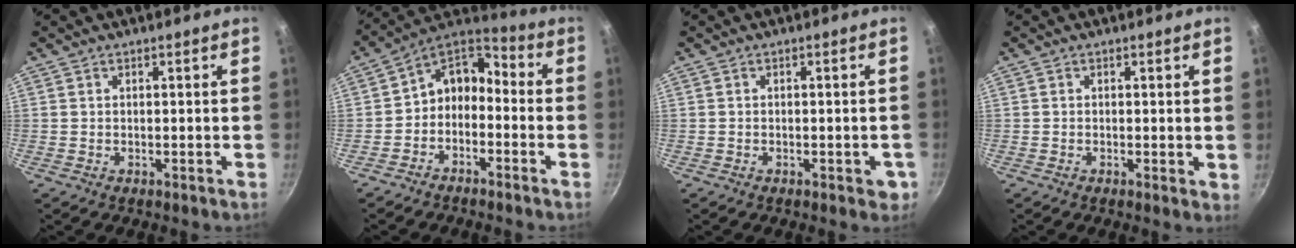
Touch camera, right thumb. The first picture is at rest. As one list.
[{"total": 9.6, "force": [-3.2, 6.8, 5.9], "torque": [-0.086, 0.078, -0.074]}, {"total": 3.1, "force": [-1.2, 1.5, 2.4], "torque": [-0.018, 0.005, -0.015]}, {"total": 1.3, "force": [0.0, 0.5, 1.2], "torque": [-0.015, -0.003, -0.003]}]